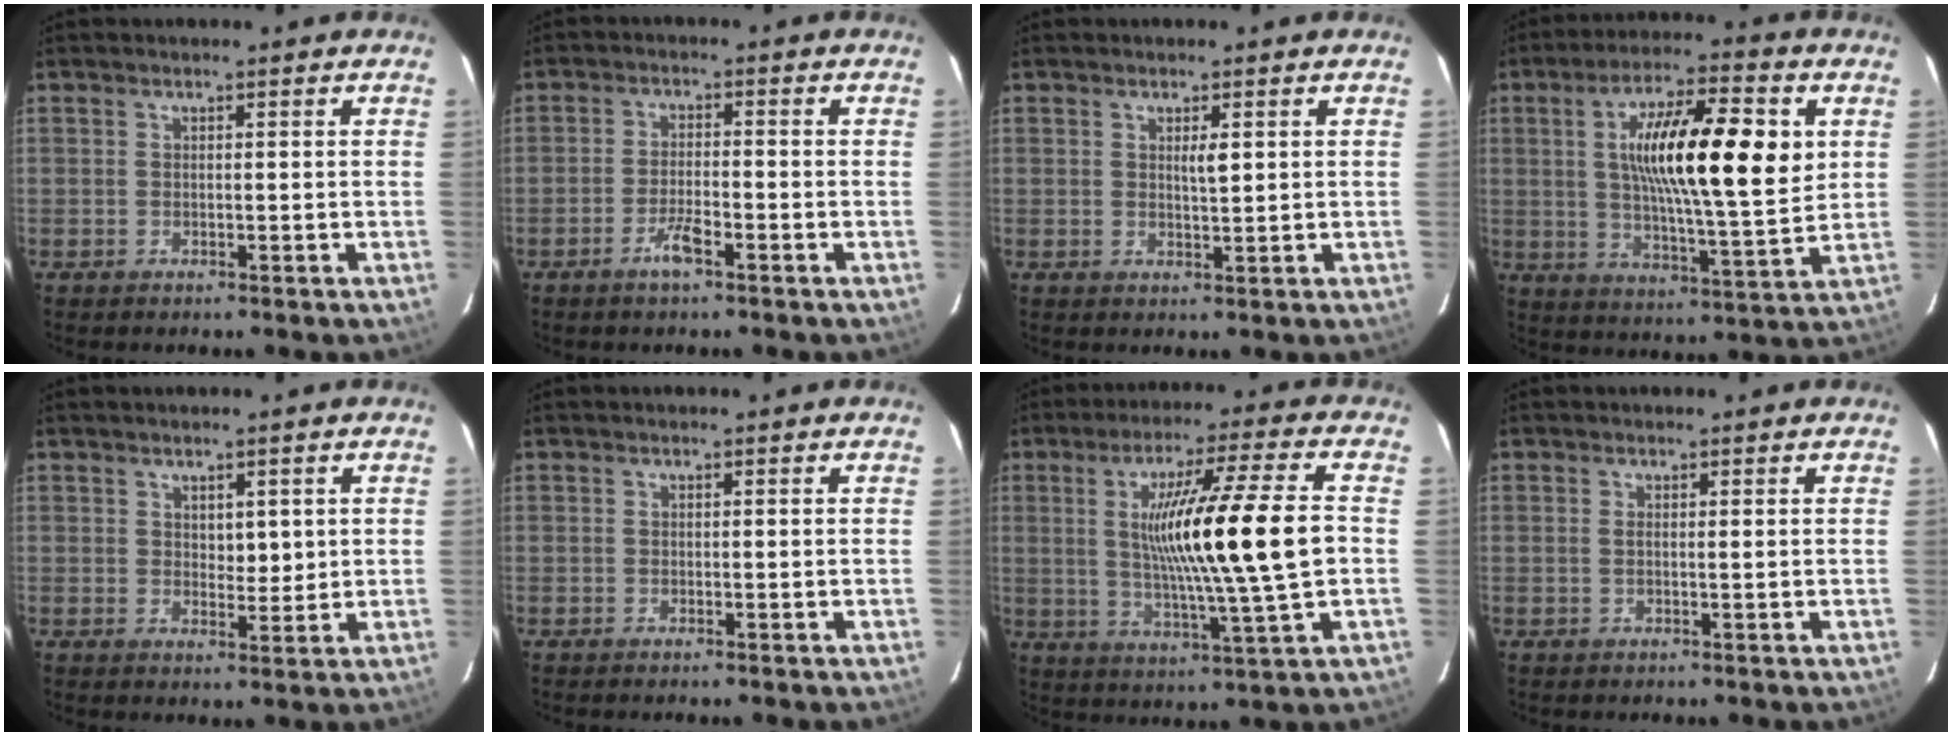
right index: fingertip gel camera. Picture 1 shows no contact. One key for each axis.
{"total": 3.6, "fx": -2.2, "fy": 0.4, "fz": 2.8, "tx": -0.055, "ty": 0.000, "tz": -0.041}
{"total": 1.9, "fx": 0.7, "fy": 0.3, "fz": 1.8, "tx": -0.031, "ty": -0.003, "tz": 0.010}
{"total": 17.7, "fx": 3.6, "fy": 2.7, "fz": 17.2, "tx": -0.295, "ty": 0.007, "tz": 0.055}
{"total": 3.1, "fx": 0.9, "fy": 1.6, "fz": 2.4, "tx": -0.033, "ty": -0.004, "tz": 0.017}
{"total": 0.0}
{"total": 16.7, "fx": 0.9, "fy": -0.8, "fz": 16.6, "tx": -0.286, "ty": -0.003, "tz": 0.012}
{"total": 0.5, "fx": 0.2, "fy": 0.0, "fz": 0.5, "tx": -0.013, "ty": 0.000, "tz": 0.001}